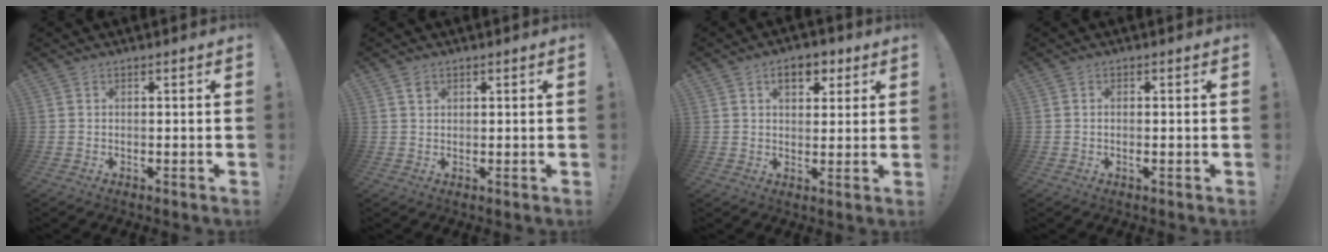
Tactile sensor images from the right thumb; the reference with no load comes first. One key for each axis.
{"total": 1.3, "fx": 0.8, "fy": 0.9, "fz": 0.5, "tx": -0.001, "ty": -0.003, "tz": 0.013}
{"total": 7.2, "fx": 3.2, "fy": 4.8, "fz": 4.4, "tx": -0.052, "ty": -0.002, "tz": 0.055}
{"total": 1.0, "fx": -0.3, "fy": 0.1, "fz": 0.9, "tx": -0.014, "ty": -0.002, "tz": -0.006}